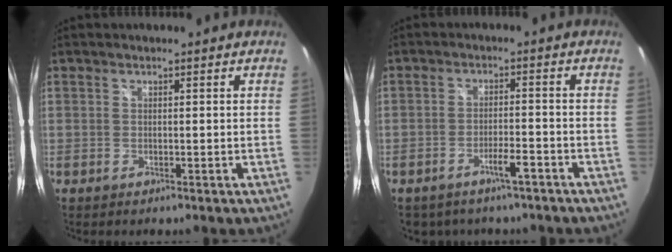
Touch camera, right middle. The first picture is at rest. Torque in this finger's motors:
{"motor_torque": [1.07, -1.07, 0.06, 0.06]}